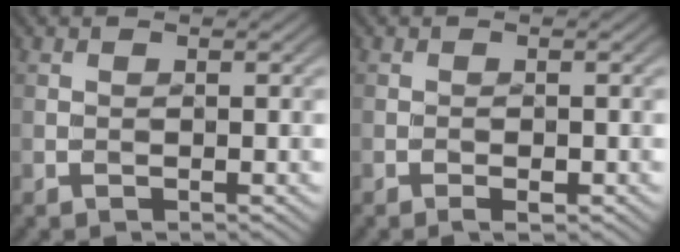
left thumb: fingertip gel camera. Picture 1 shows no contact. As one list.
[{"total": 1.3, "force": [-0.8, 0.6, 0.9], "torque": [-0.012, -0.003, -0.011]}]